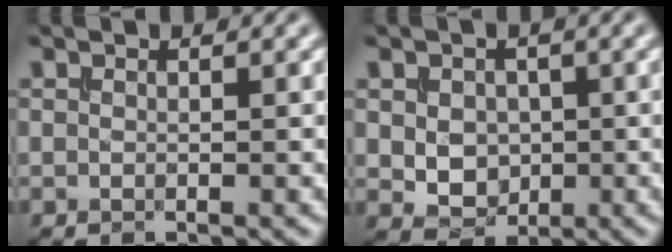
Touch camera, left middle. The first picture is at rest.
{"total": 3.4, "force": [0.0, 2.7, 2.1], "torque": [-0.039, -0.003, 0.003]}